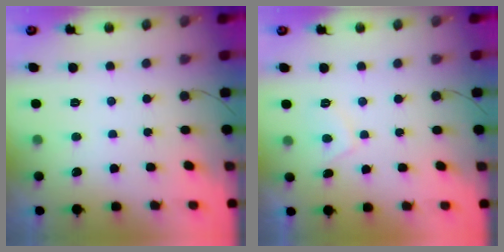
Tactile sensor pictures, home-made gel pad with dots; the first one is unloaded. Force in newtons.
{"total": 2.8, "press": 2.8, "slide": 0.7}